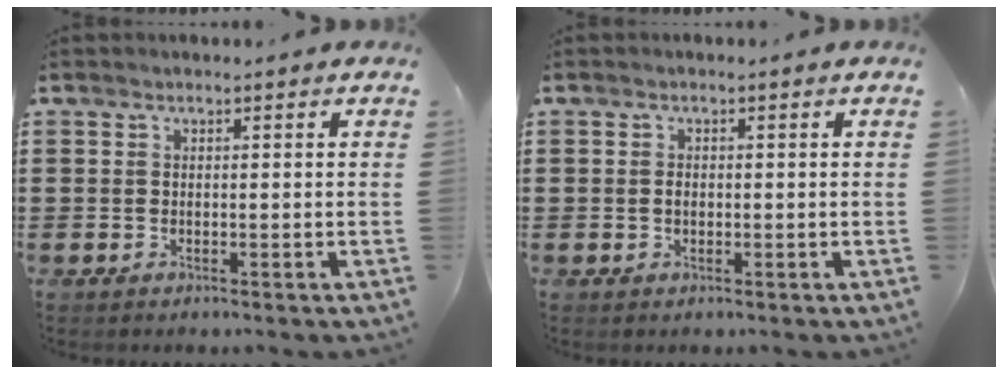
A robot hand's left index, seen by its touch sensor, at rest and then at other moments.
{"total": 1.1, "force": [0.0, 0.6, 1.0], "torque": [-0.021, 0.003, -0.001]}